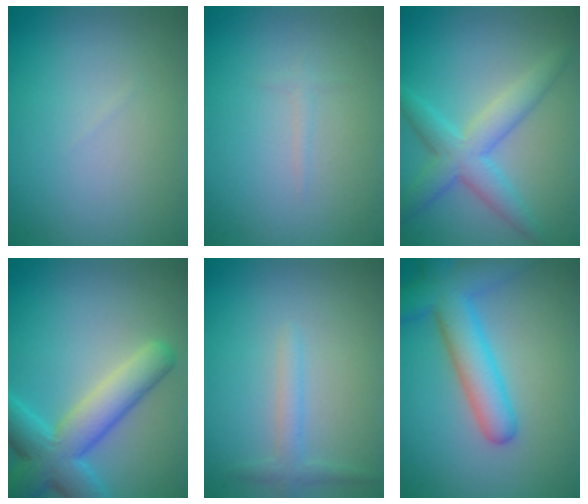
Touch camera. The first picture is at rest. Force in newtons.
{"total": 0.6, "press": 0.6, "slide": 0.0}
{"total": 3.6, "press": 3.6, "slide": 0.2}
{"total": 7.3, "press": 7.3, "slide": 0.3}
{"total": 1.6, "press": 1.6, "slide": 0.1}
{"total": 6.0, "press": 6.0, "slide": 0.3}